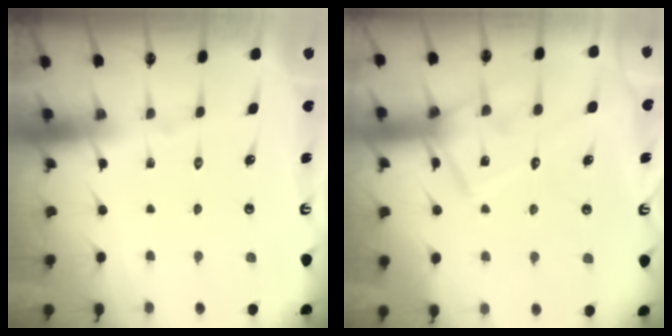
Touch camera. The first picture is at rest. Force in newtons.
{"total": 13.0, "press": 13.0, "slide": 0.8}